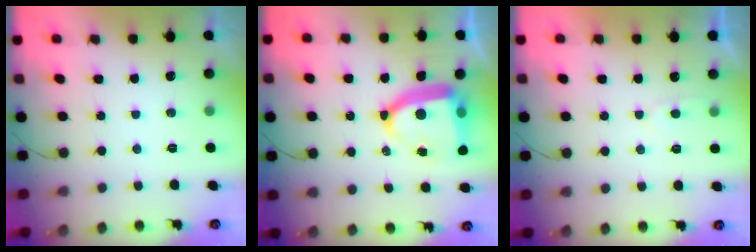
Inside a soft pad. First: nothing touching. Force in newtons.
{"total": 13.9, "press": 13.9, "slide": 1.5}
{"total": 2.5, "press": 2.5, "slide": 0.3}